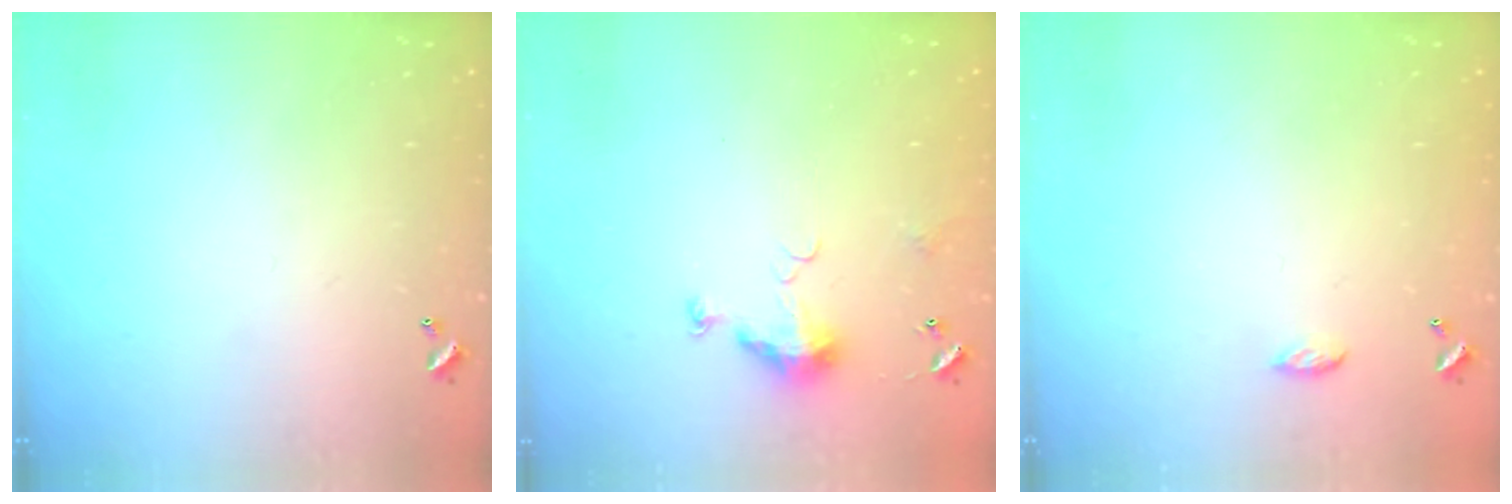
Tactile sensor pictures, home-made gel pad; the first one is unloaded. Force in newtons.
{"total": 4.9, "press": 4.9, "slide": 0.7}
{"total": 3.2, "press": 3.2, "slide": 0.3}